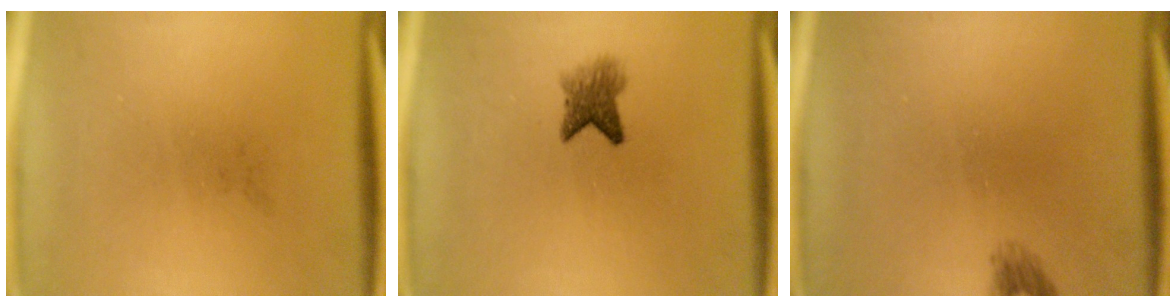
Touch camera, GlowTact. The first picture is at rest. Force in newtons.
{"total": 3.2}
{"total": 1.3}